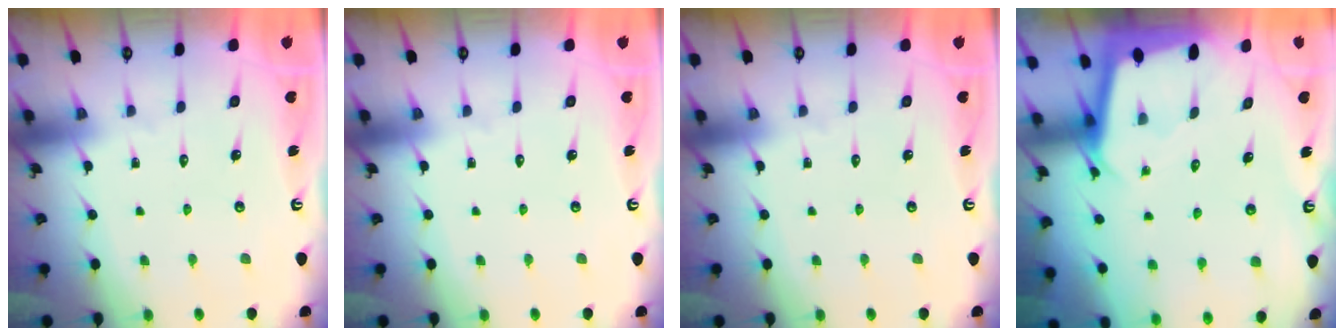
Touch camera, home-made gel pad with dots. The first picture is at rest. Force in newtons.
{"total": 0.0}
{"total": 0.0}
{"total": 1.9, "press": 1.9, "slide": 0.0}